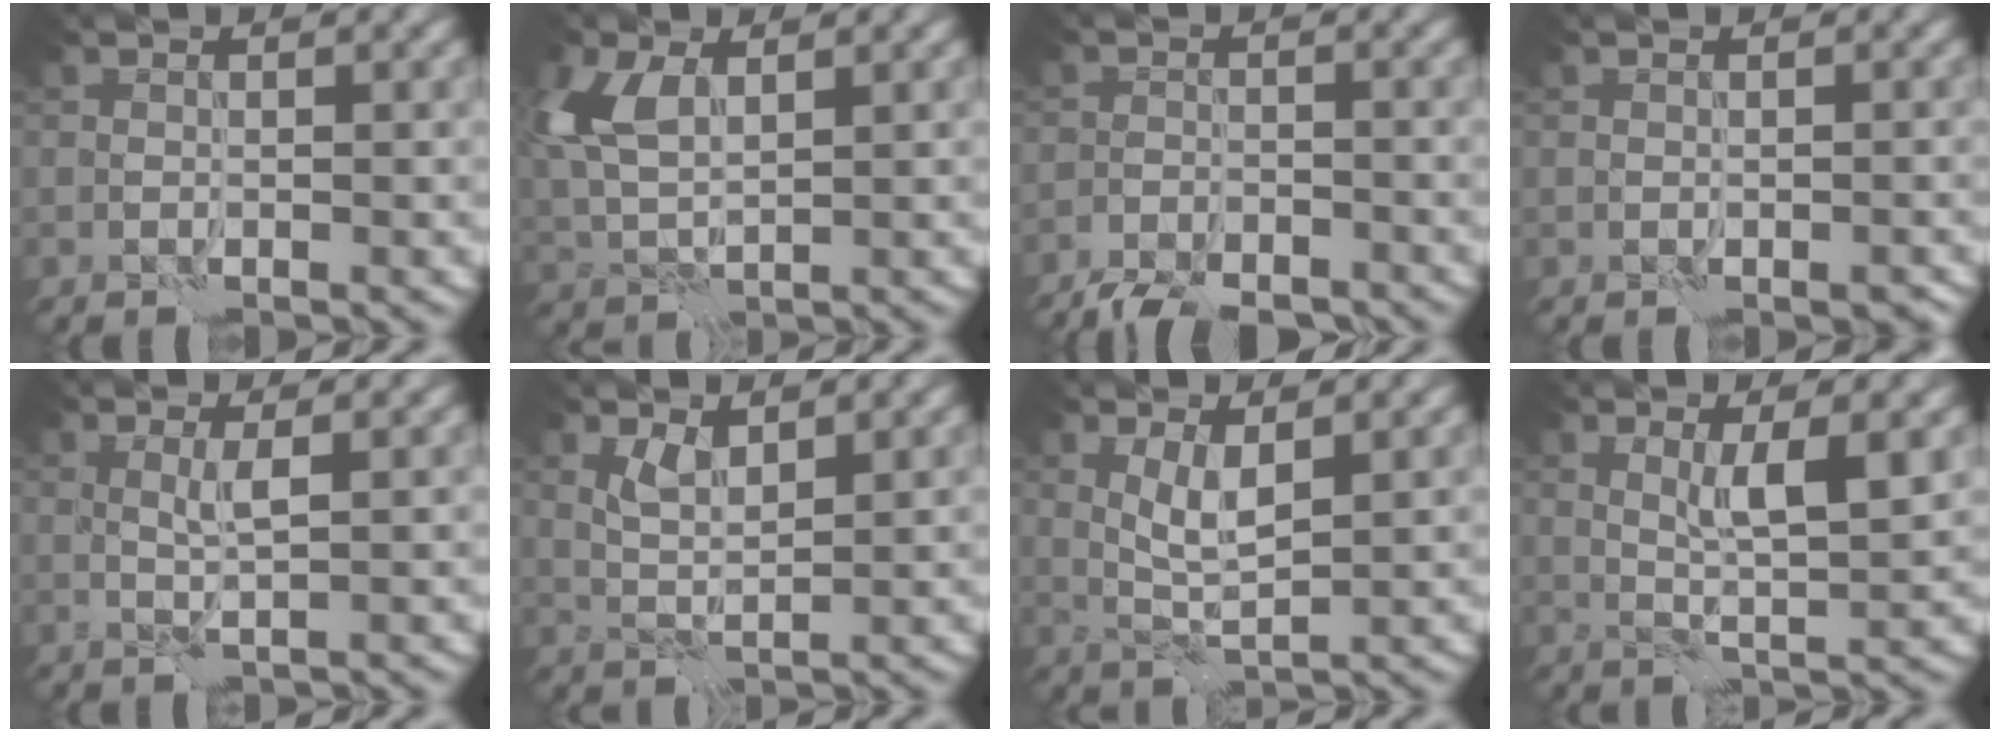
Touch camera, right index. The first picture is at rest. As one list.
[{"total": 5.0, "force": [1.9, 2.6, 3.8], "torque": [-0.097, 0.006, 0.038]}, {"total": 5.2, "force": [-4.8, 1.3, 1.8], "torque": [-0.030, -0.014, -0.080]}, {"total": 1.4, "force": [-0.9, 0.8, 0.9], "torque": [-0.017, 0.001, -0.009]}, {"total": 1.4, "force": [0.6, 0.0, 1.3], "torque": [-0.030, 0.001, 0.010]}, {"total": 2.0, "force": [1.5, 0.6, 1.2], "torque": [-0.028, -0.005, 0.032]}, {"total": 2.7, "force": [1.2, 0.6, 2.3], "torque": [-0.053, -0.004, 0.025]}, {"total": 3.5, "force": [1.4, 0.5, 3.2], "torque": [-0.057, -0.005, 0.025]}]